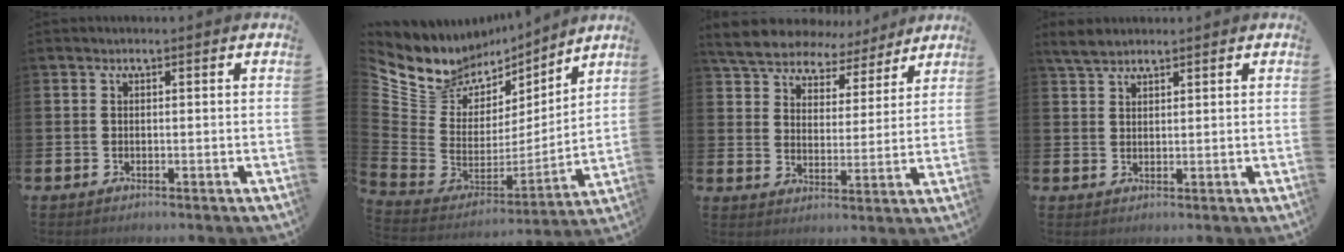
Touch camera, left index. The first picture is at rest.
{"total": 7.4, "force": [5.8, 4.5, -0.2], "torque": [-0.051, -0.053, 0.105]}
{"total": 7.0, "force": [6.5, 2.4, 1.1], "torque": [-0.049, -0.044, 0.111]}
{"total": 3.3, "force": [3.0, 0.9, 1.0], "torque": [-0.021, -0.004, 0.055]}